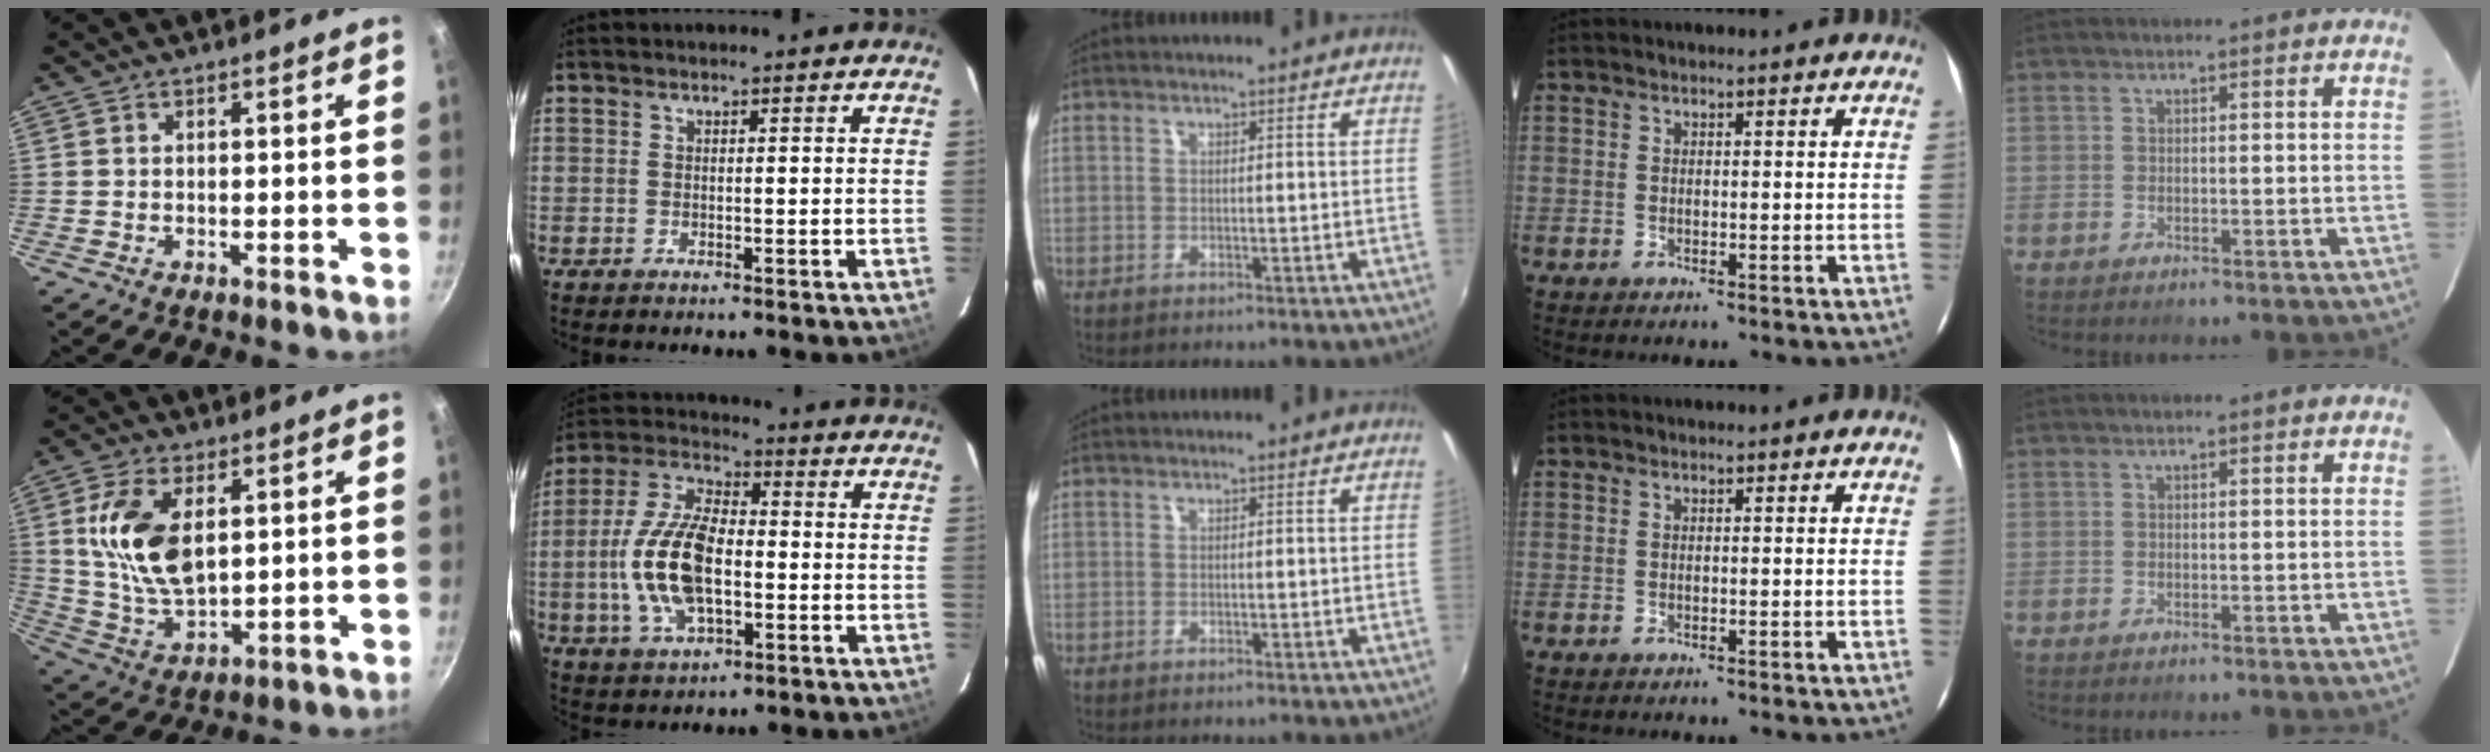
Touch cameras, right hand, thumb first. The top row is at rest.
{"thumb": {"total": 14.1, "force": [3.4, 7.6, 11.4], "torque": [-0.209, -0.019, 0.074]}, "index": {"total": 15.1, "force": [-2.5, 7.3, 12.9], "torque": [-0.276, 0.007, -0.047]}}